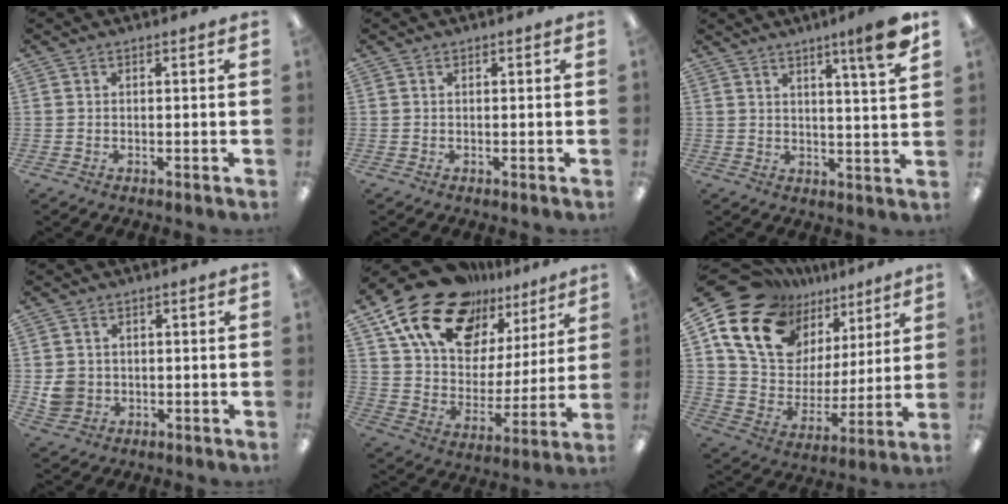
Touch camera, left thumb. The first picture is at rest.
{"total": 0.0}
{"total": 9.0, "force": [5.9, 0.2, 6.8], "torque": [-0.095, -0.035, 0.089]}
{"total": 4.5, "force": [0.2, 4.3, 1.3], "torque": [-0.013, 0.005, 0.005]}
{"total": 20.4, "force": [14.7, 11.1, 8.9], "torque": [-0.175, -0.087, 0.268]}
{"total": 19.6, "force": [12.5, 12.7, 8.1], "torque": [-0.162, -0.071, 0.238]}